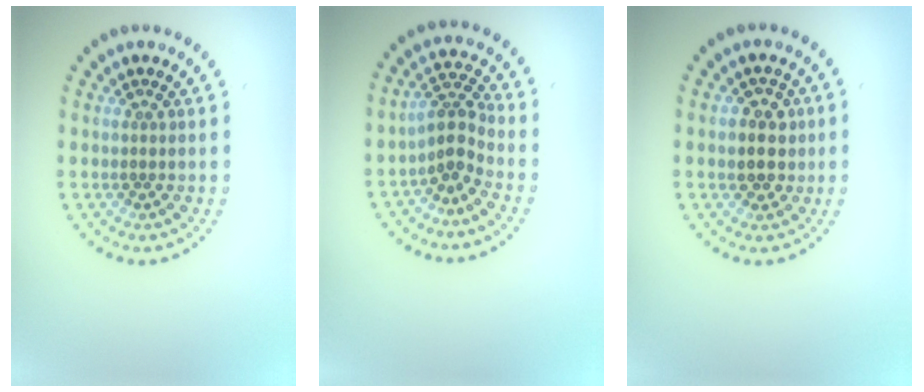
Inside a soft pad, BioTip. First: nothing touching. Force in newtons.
{"total": 2.8, "press": 2.0, "slide": 2.0}
{"total": 2.7, "press": 2.6, "slide": 1.0}